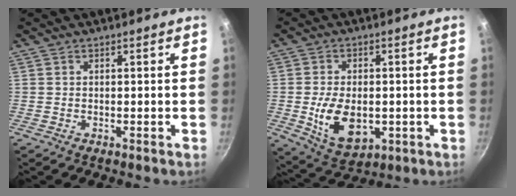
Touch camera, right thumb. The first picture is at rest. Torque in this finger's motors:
{"motor_torque": [-0.23, 0.70, -0.10, 0.17, 0.12]}